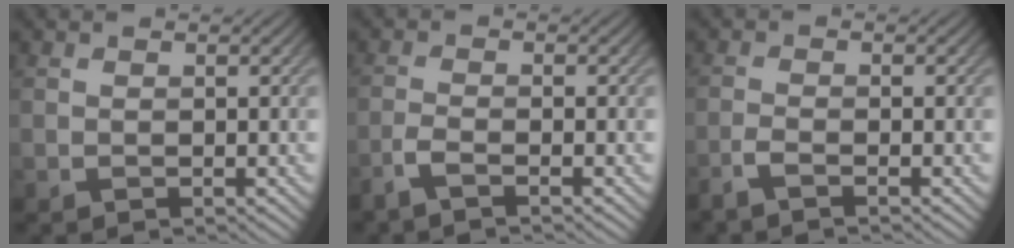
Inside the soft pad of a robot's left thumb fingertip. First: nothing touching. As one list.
[{"total": 2.5, "force": [-1.8, 0.4, 1.8], "torque": [-0.035, -0.002, -0.049]}, {"total": 2.2, "force": [-1.6, 0.3, 1.5], "torque": [-0.029, -0.003, -0.045]}]